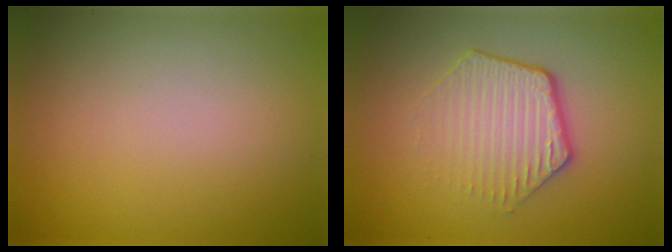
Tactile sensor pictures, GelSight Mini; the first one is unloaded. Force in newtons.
{"total": 4.3, "press": 3.1, "slide": 2.9}